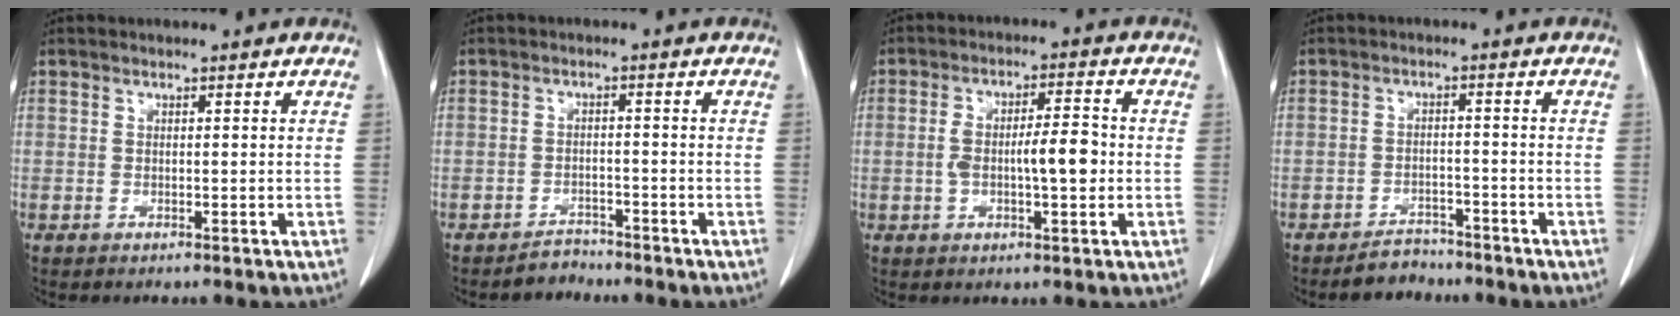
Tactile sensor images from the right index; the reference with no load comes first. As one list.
[{"total": 2.4, "force": [-2.2, 0.9, -0.4], "torque": [0.007, 0.001, -0.035]}, {"total": 7.4, "force": [-0.7, 2.0, 7.1], "torque": [-0.130, 0.014, -0.011]}, {"total": 3.8, "force": [-3.4, 1.8, 0.3], "torque": [-0.006, 0.004, -0.051]}]